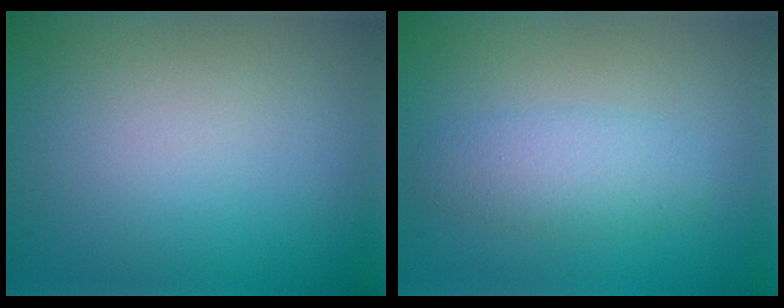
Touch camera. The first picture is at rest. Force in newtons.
{"total": 2.9, "press": 2.9, "slide": 0.1}